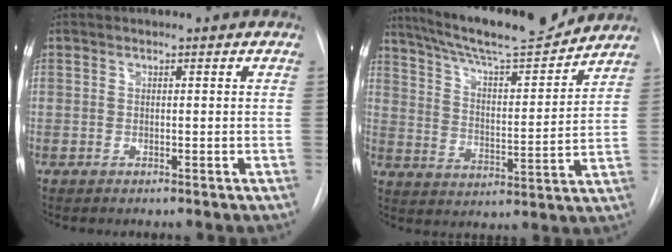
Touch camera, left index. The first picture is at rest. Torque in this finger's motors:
{"motor_torque": [0.01, -0.47, 0.48, 0.14]}